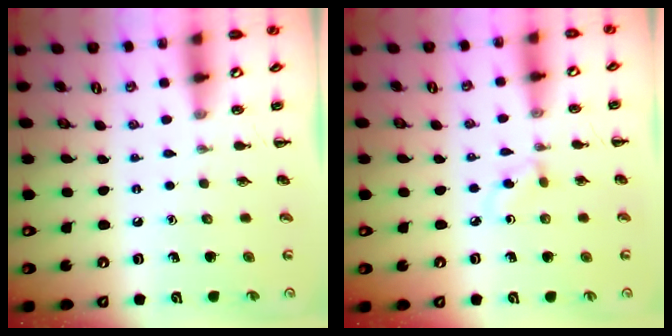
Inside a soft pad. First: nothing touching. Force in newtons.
{"total": 2.9, "press": 2.6, "slide": 1.2}